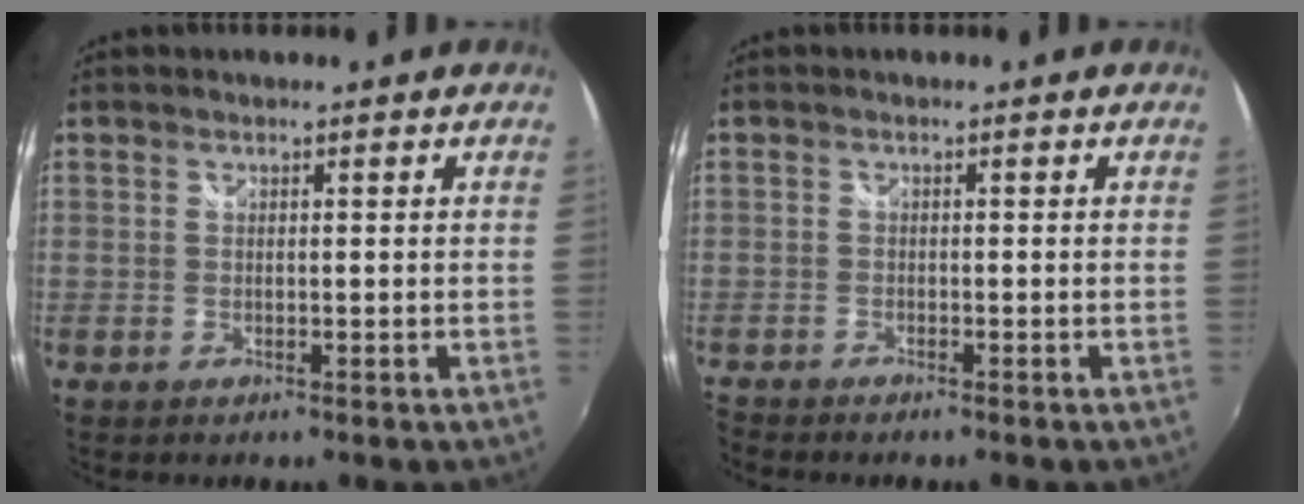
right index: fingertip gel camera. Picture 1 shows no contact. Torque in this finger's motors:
{"motor_torque": [0.20, 0.00, 0.04, 0.00]}